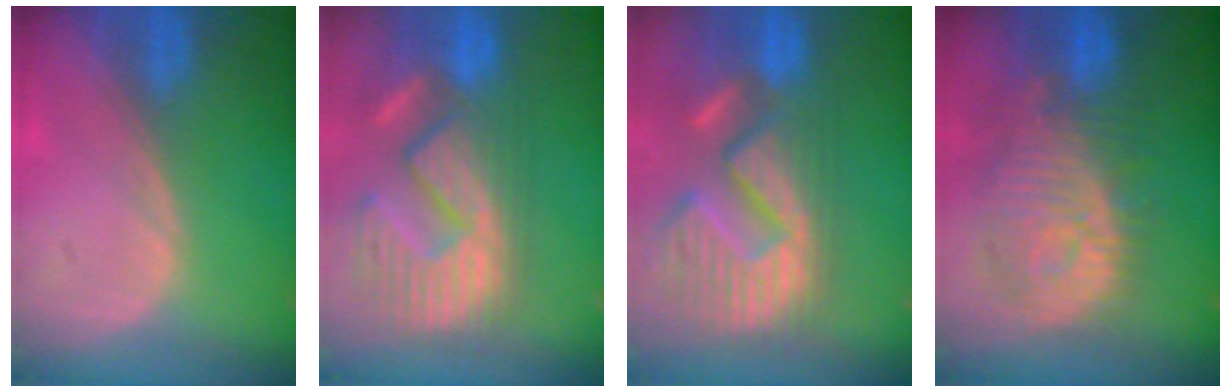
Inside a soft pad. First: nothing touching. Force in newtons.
{"total": 14.7, "press": 12.3, "slide": 8.1}
{"total": 15.4, "press": 12.7, "slide": 8.6}
{"total": 12.2, "press": 11.0, "slide": 5.1}